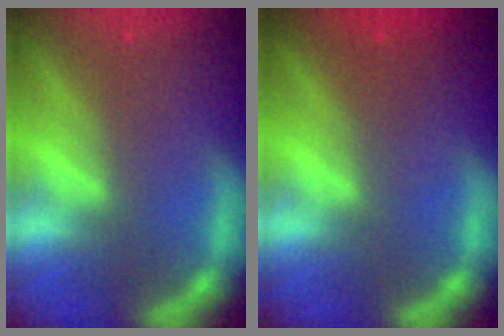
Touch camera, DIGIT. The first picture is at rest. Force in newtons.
{"total": 0.9}